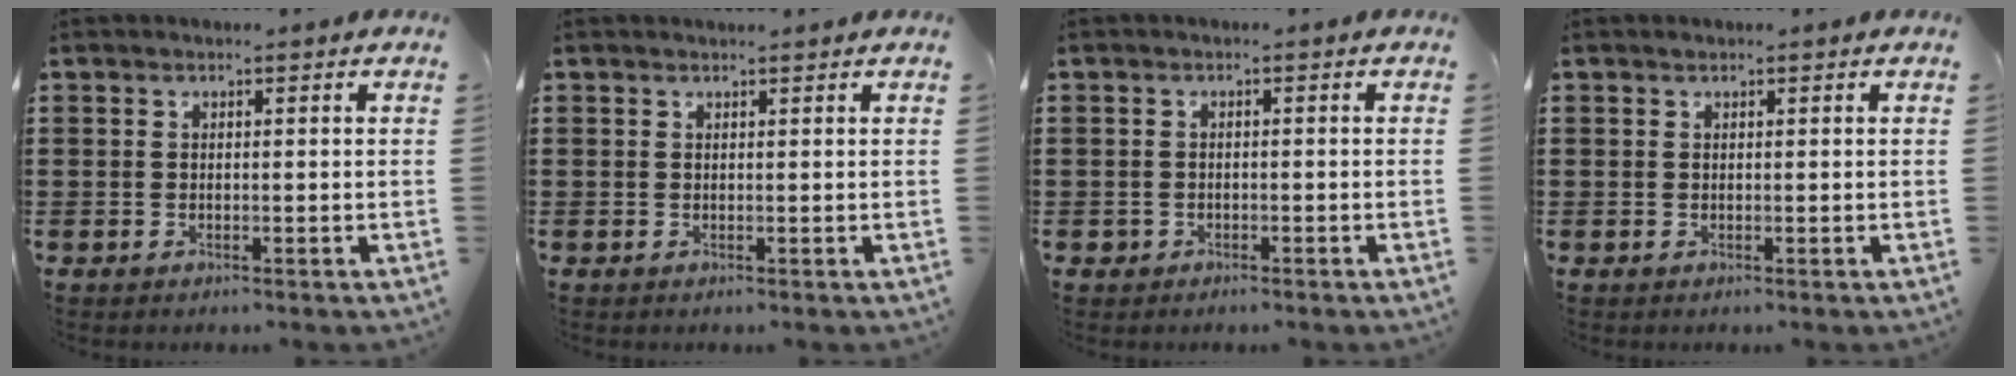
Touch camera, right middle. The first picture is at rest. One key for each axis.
{"total": 0.8, "fx": 0.7, "fy": -0.1, "fz": 0.1, "tx": -0.003, "ty": -0.002, "tz": 0.014}
{"total": 0.8, "fx": -0.6, "fy": 0.6, "fz": 0.1, "tx": -0.004, "ty": 0.002, "tz": -0.014}
{"total": 0.0}